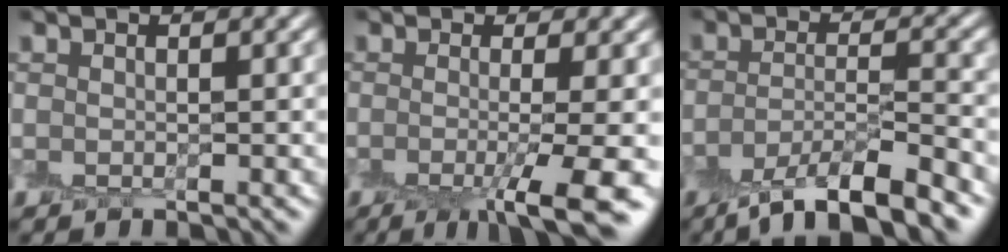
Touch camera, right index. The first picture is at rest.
{"total": 6.9, "force": [-2.0, 1.5, 6.5], "torque": [-0.077, -0.013, -0.032]}
{"total": 6.3, "force": [-4.5, 1.3, 4.1], "torque": [-0.067, -0.001, -0.083]}